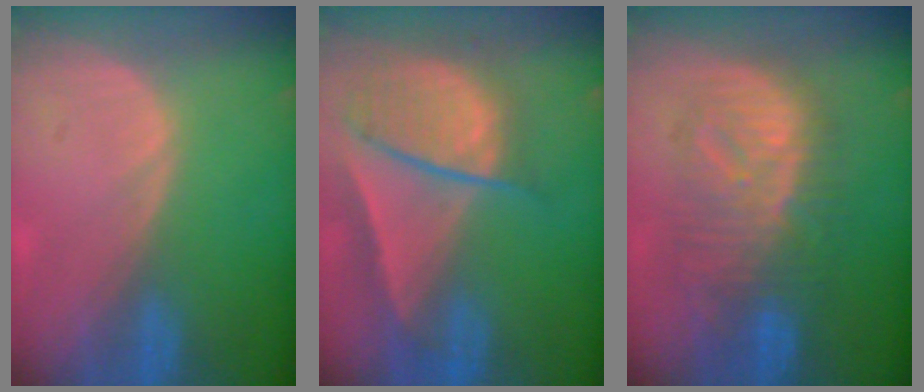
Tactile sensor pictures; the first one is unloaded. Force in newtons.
{"total": 9.5, "press": 8.1, "slide": 5.0}
{"total": 9.6, "press": 9.6, "slide": 0.5}